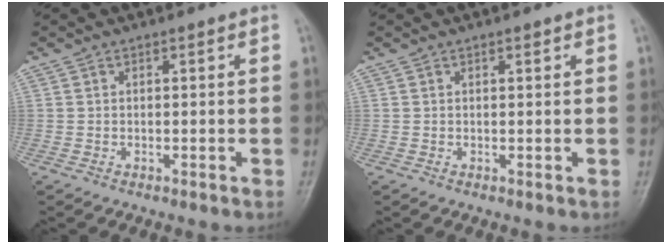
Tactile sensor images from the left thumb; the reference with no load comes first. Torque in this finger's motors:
{"motor_torque": [-0.34, -0.20, -0.17, 0.32, 0.04]}